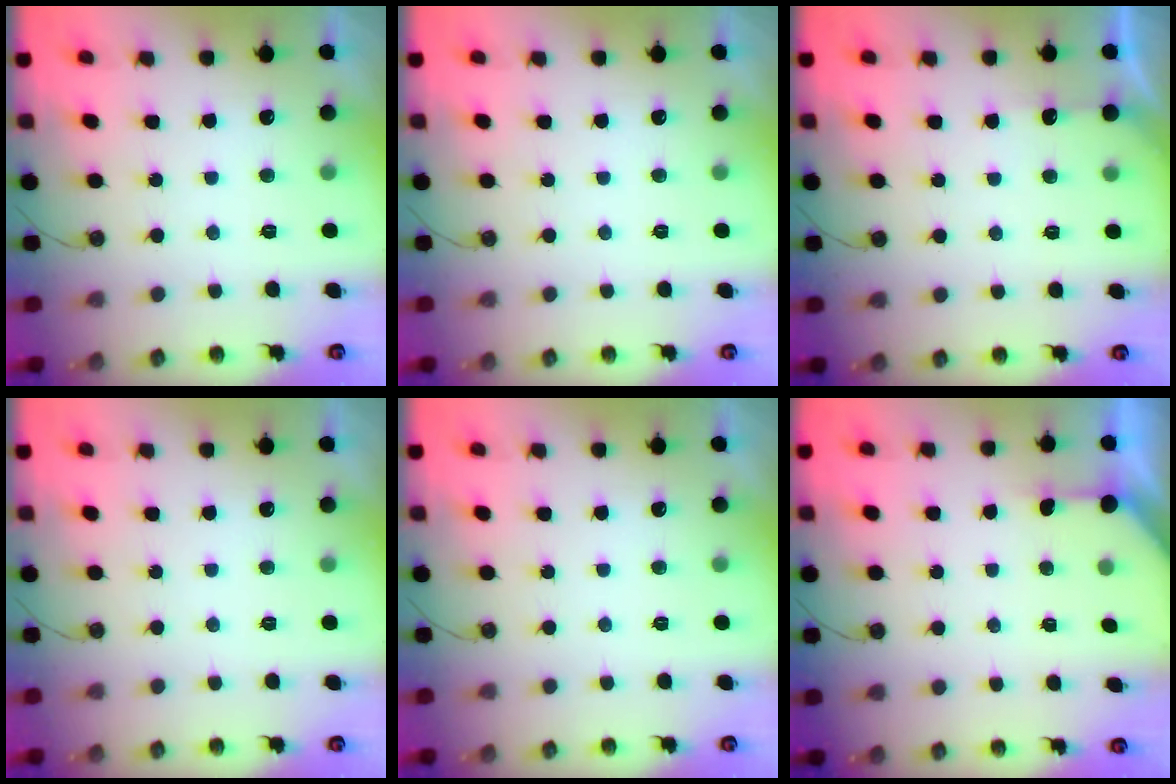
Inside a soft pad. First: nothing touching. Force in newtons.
{"total": 0.0}
{"total": 2.9, "press": 2.8, "slide": 0.4}
{"total": 0.0}
{"total": 0.0}
{"total": 2.7, "press": 2.7, "slide": 0.3}